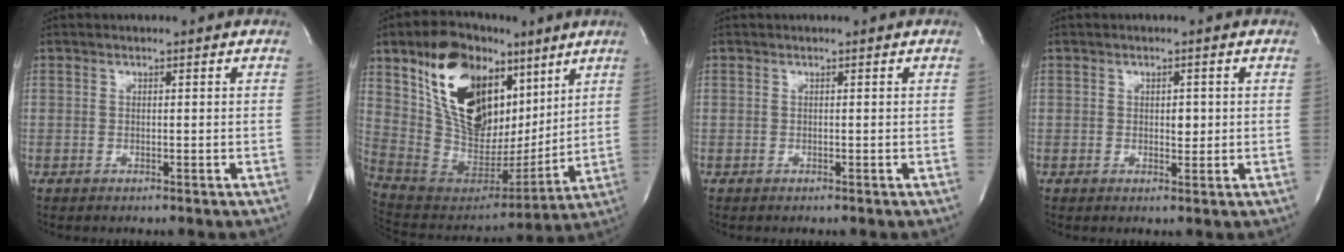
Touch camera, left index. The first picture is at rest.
{"total": 22.0, "force": [10.4, 12.1, 15.2], "torque": [-0.279, 0.024, 0.190]}
{"total": 0.0}
{"total": 2.0, "force": [-0.1, 1.1, 1.6], "torque": [-0.022, -0.005, -0.001]}